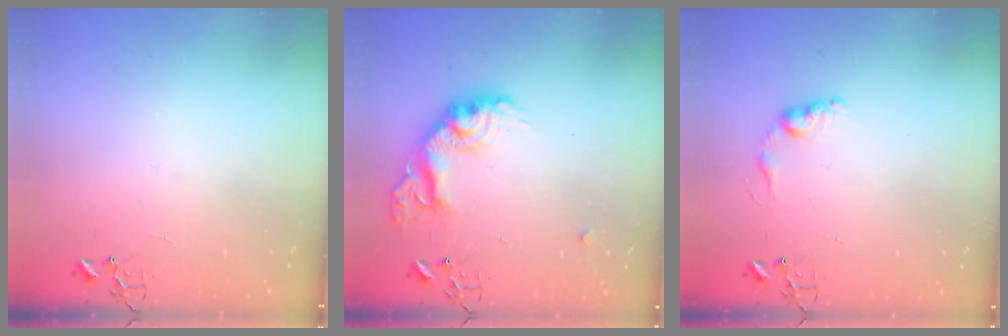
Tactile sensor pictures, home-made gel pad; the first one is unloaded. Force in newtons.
{"total": 17.2, "press": 17.2, "slide": 1.2}
{"total": 8.6, "press": 8.6, "slide": 0.4}